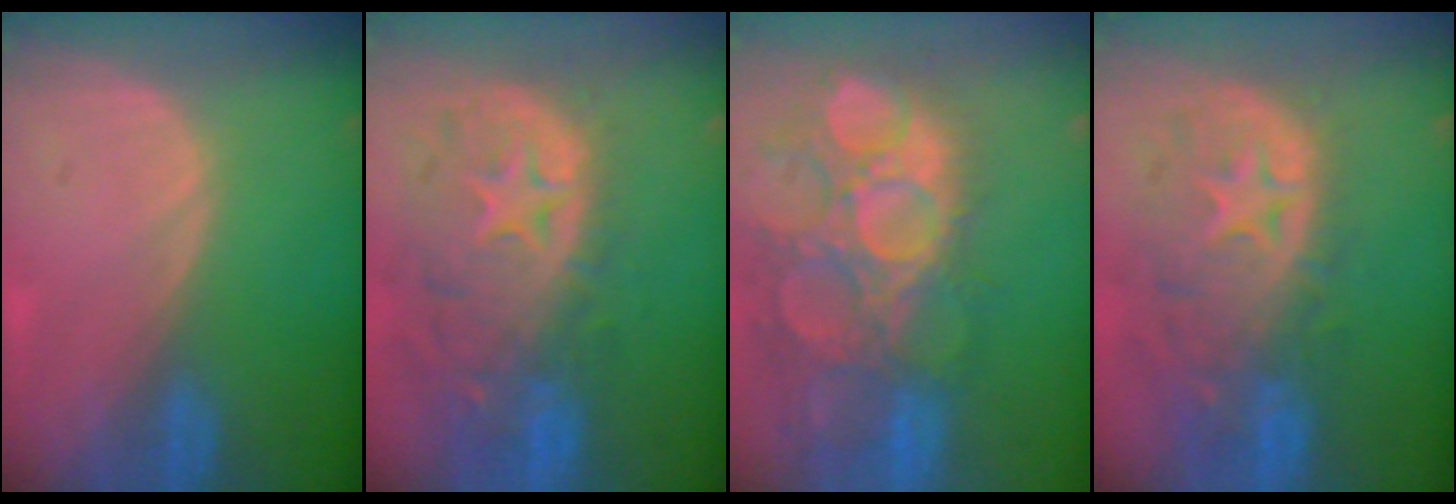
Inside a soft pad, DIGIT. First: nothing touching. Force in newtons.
{"total": 13.3, "press": 11.1, "slide": 7.4}
{"total": 15.1, "press": 12.6, "slide": 8.4}
{"total": 12.3, "press": 10.5, "slide": 6.5}